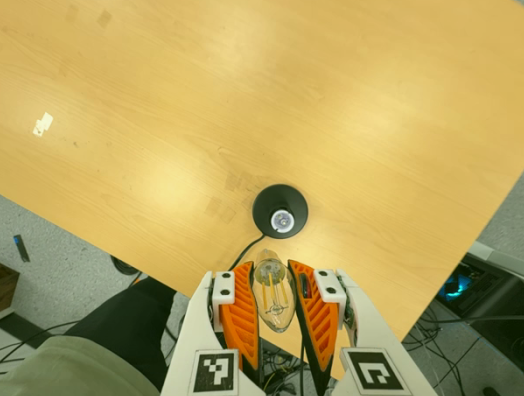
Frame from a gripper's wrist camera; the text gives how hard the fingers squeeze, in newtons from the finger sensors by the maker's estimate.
{"total": 25.3, "left": 28.4, "right": 22.2}